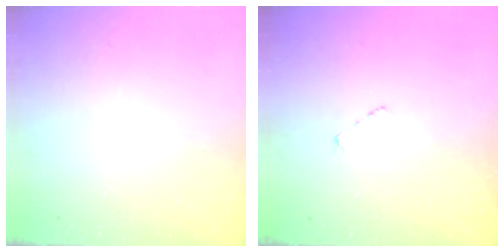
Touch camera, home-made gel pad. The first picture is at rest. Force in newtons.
{"total": 2.6, "press": 2.6, "slide": 0.3}